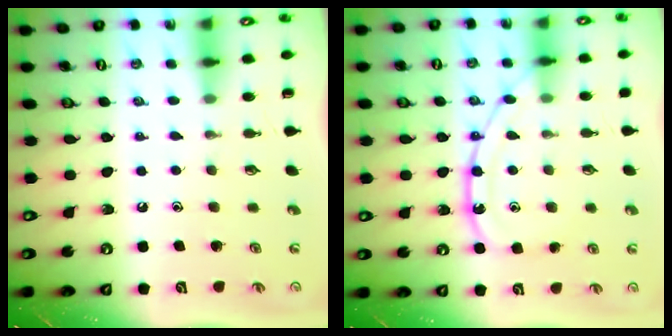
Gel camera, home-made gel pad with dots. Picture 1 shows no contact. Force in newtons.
{"total": 14.0, "press": 13.9, "slide": 1.3}